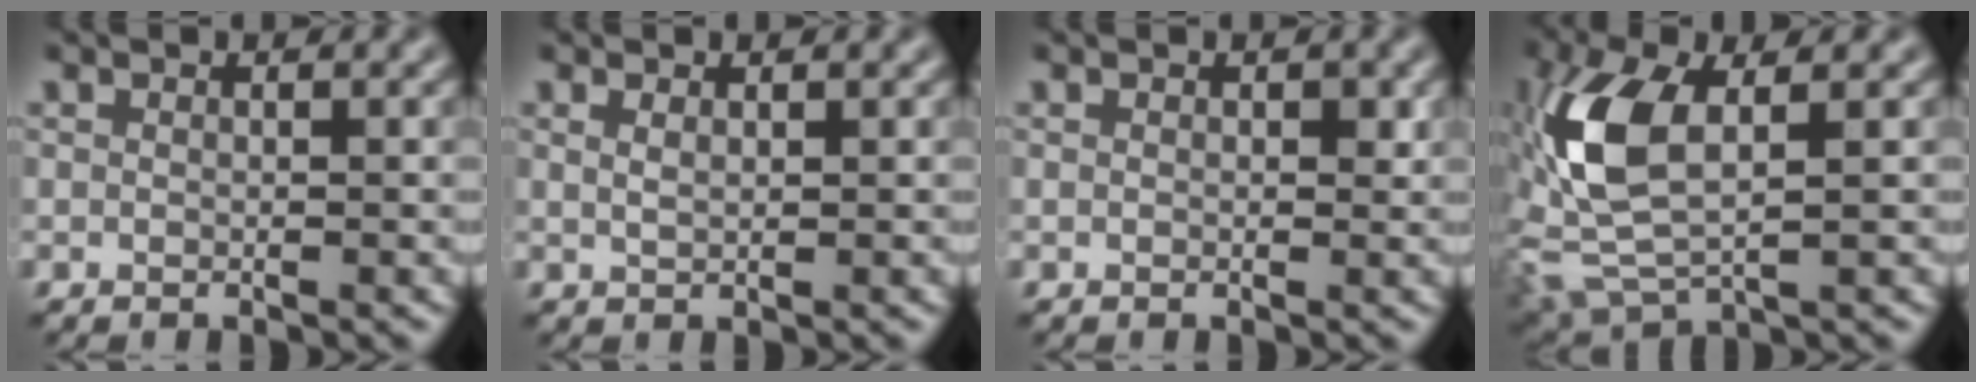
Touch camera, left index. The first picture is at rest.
{"total": 0.8, "force": [0.5, 0.3, 0.6], "torque": [-0.014, -0.001, 0.010]}
{"total": 1.1, "force": [0.3, 0.7, 0.8], "torque": [-0.011, -0.001, 0.004]}
{"total": 8.3, "force": [0.3, 4.1, 7.2], "torque": [-0.179, 0.003, 0.004]}